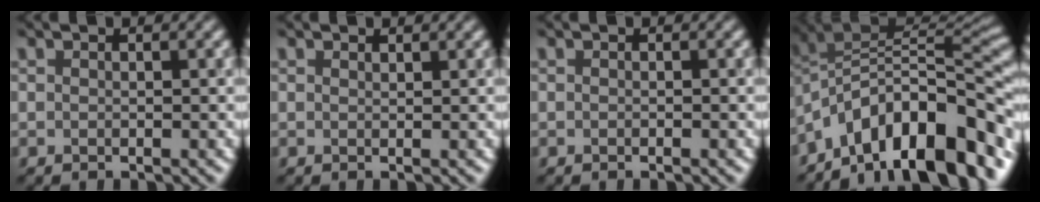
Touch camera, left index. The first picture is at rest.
{"total": 0.9, "force": [0.8, 0.1, 0.3], "torque": [-0.001, 0.005, 0.008]}
{"total": 0.0}
{"total": 14.4, "force": [-7.9, 6.6, 10.1], "torque": [-0.157, 0.031, -0.124]}